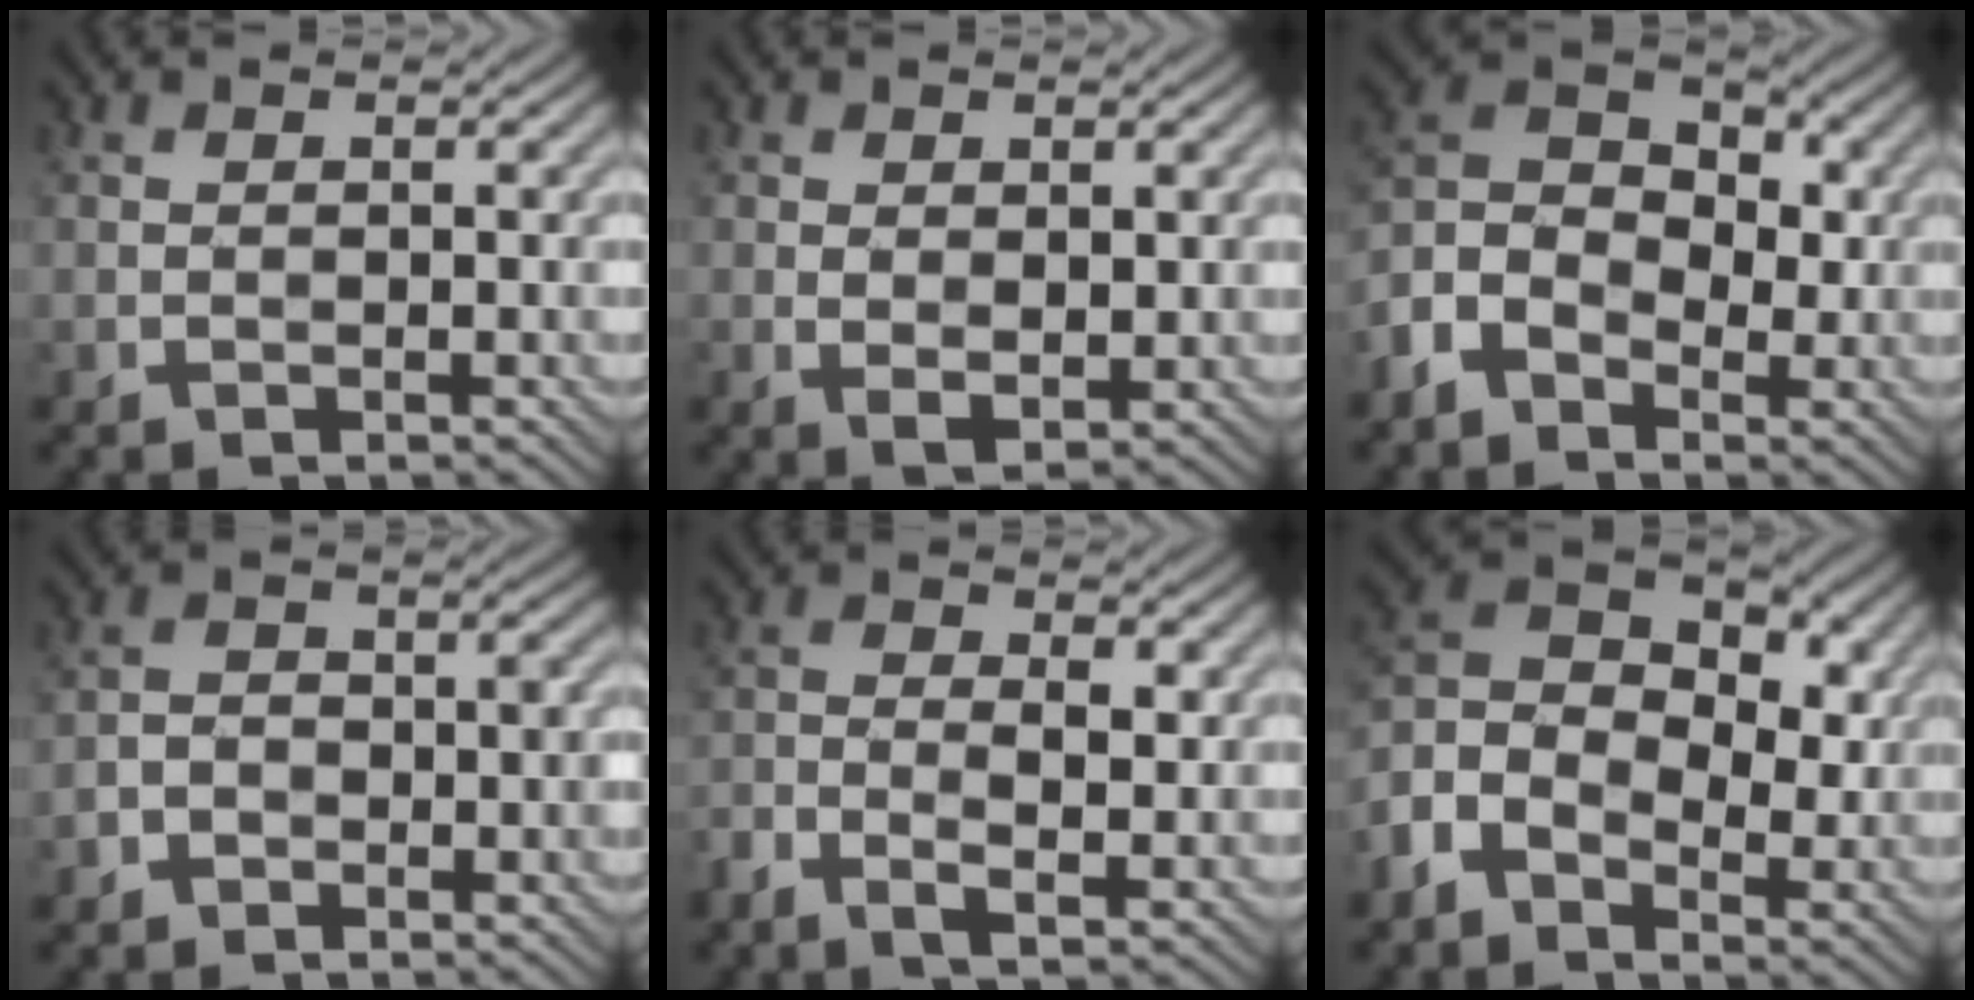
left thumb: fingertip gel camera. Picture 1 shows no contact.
{"total": 2.6, "force": [0.5, 1.6, 2.0], "torque": [-0.039, -0.009, 0.014]}
{"total": 8.2, "force": [-3.2, 5.6, 5.0], "torque": [-0.111, 0.005, -0.085]}
{"total": 4.1, "force": [-2.9, 2.4, 1.8], "torque": [-0.030, 0.004, -0.058]}
{"total": 4.6, "force": [-1.6, 2.2, 3.7], "torque": [-0.078, -0.003, -0.032]}
{"total": 10.5, "force": [-2.5, 7.2, 7.3], "torque": [-0.160, 0.002, -0.069]}